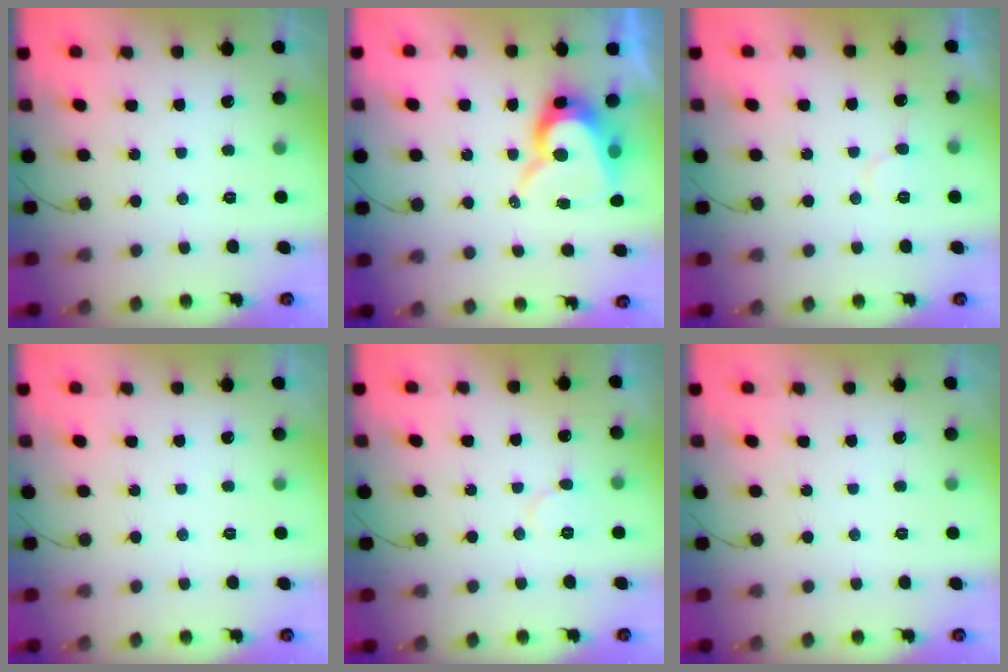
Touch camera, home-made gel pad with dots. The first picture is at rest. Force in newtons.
{"total": 11.4, "press": 11.3, "slide": 1.0}
{"total": 5.8, "press": 5.8, "slide": 0.3}
{"total": 0.0}
{"total": 5.2, "press": 5.2, "slide": 0.5}
{"total": 0.0}